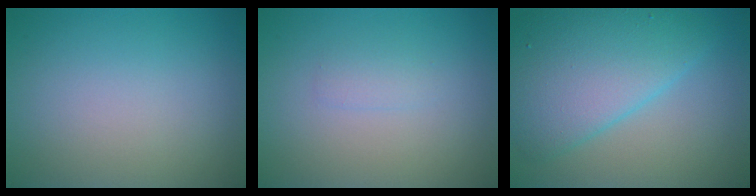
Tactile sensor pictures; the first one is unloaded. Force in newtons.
{"total": 1.0, "press": 1.0, "slide": 0.1}
{"total": 7.6, "press": 7.6, "slide": 0.2}